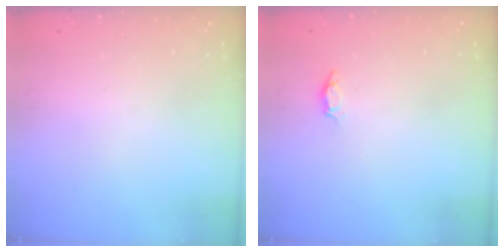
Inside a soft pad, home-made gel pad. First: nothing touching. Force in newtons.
{"total": 2.9, "press": 2.9, "slide": 0.4}